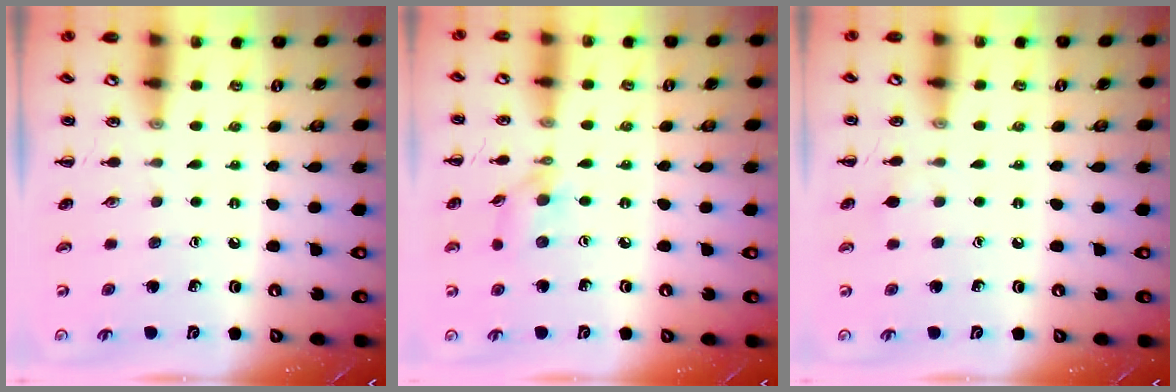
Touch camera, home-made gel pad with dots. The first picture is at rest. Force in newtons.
{"total": 4.6, "press": 4.5, "slide": 0.8}
{"total": 2.9, "press": 2.7, "slide": 0.9}